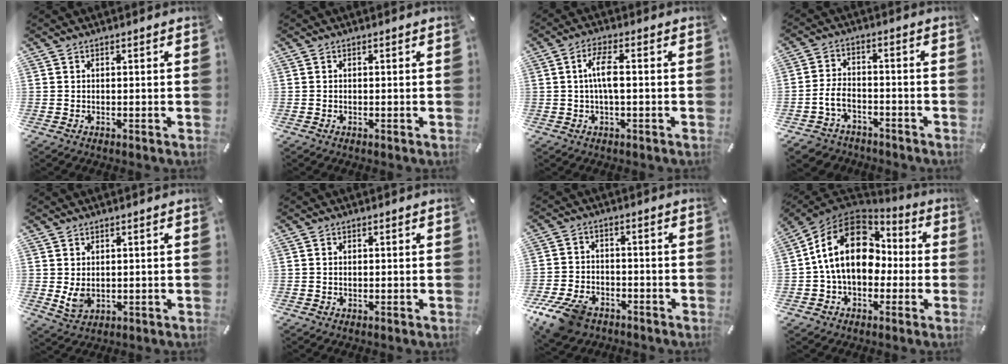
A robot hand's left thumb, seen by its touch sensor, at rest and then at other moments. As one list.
[{"total": 0.0}, {"total": 5.9, "force": [-0.1, 1.7, 5.6], "torque": [-0.116, 0.003, -0.007]}, {"total": 6.6, "force": [-3.1, 4.8, 3.3], "torque": [-0.083, 0.015, -0.061]}, {"total": 3.9, "force": [0.7, 3.0, 2.5], "torque": [-0.060, -0.006, 0.009]}, {"total": 0.6, "force": [-0.1, 0.5, 0.3], "torque": [-0.010, 0.002, -0.003]}, {"total": 9.8, "force": [-6.4, 5.9, 4.5], "torque": [-0.100, 0.030, -0.119]}, {"total": 18.4, "force": [1.1, 13.2, 12.8], "torque": [-0.254, 0.016, 0.014]}]